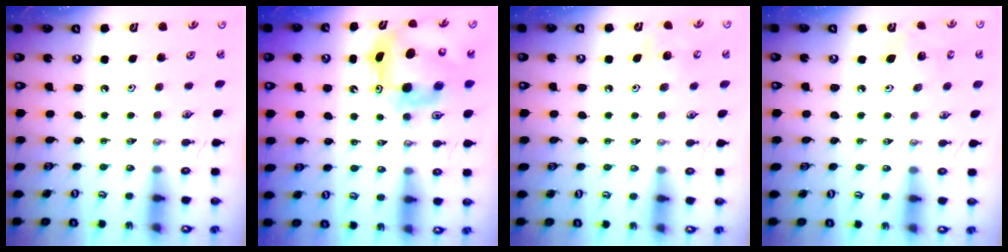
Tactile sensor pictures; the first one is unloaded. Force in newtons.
{"total": 12.5, "press": 12.5, "slide": 0.7}
{"total": 8.3, "press": 8.2, "slide": 0.7}
{"total": 6.2, "press": 6.0, "slide": 1.4}